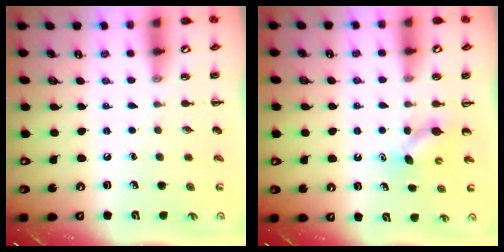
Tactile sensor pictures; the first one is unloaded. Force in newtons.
{"total": 3.4, "press": 3.3, "slide": 0.8}